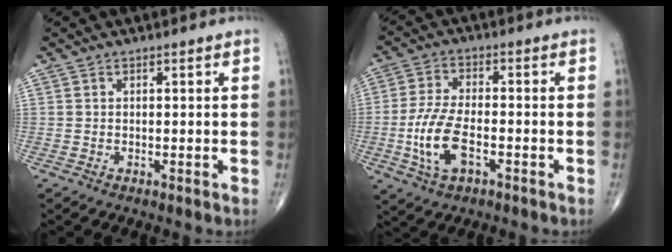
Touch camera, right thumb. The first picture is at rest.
{"total": 9.9, "force": [-2.9, 4.5, 8.3], "torque": [-0.181, 0.012, -0.055]}